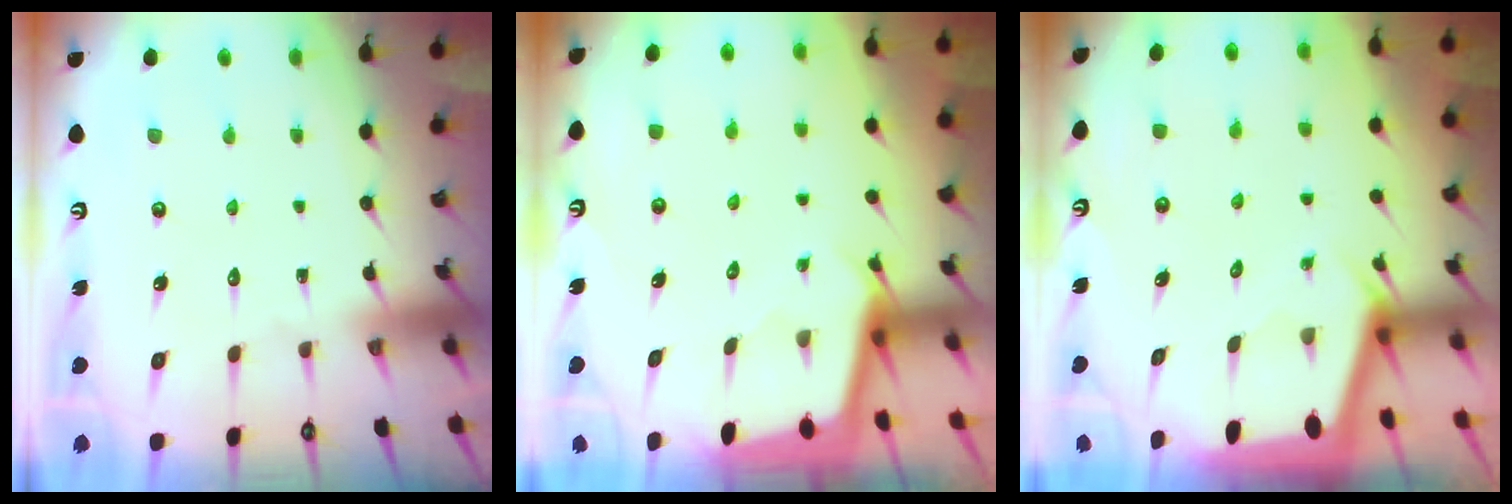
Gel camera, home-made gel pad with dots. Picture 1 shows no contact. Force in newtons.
{"total": 2.4, "press": 2.4, "slide": 0.1}
{"total": 2.2, "press": 2.2, "slide": 0.0}